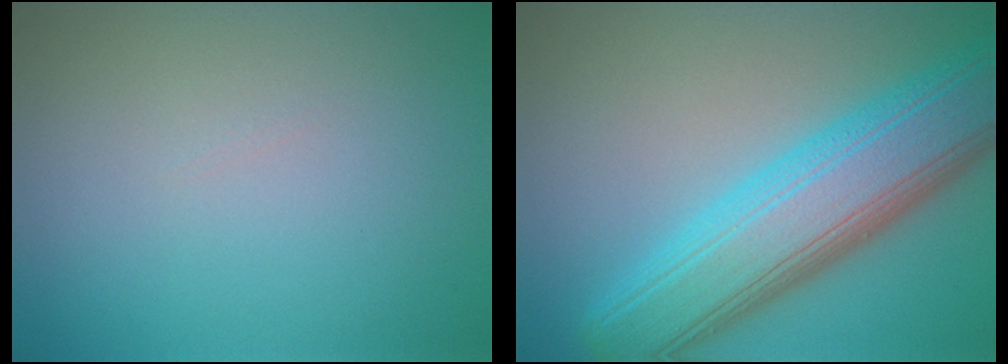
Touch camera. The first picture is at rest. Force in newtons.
{"total": 9.9, "press": 9.9, "slide": 0.2}